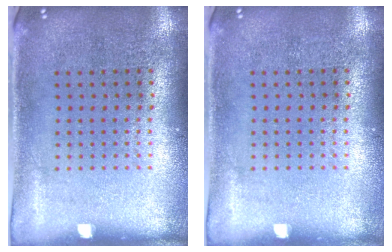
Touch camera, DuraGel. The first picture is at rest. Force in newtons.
{"total": 0.0}